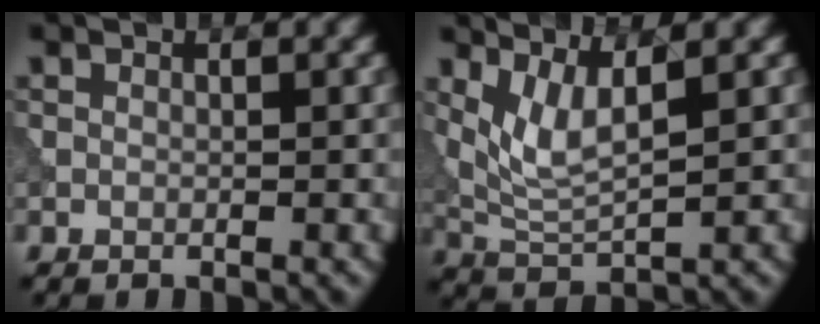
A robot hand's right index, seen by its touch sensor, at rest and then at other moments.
{"total": 3.6, "force": [1.4, 1.0, 3.2], "torque": [-0.076, -0.010, 0.037]}